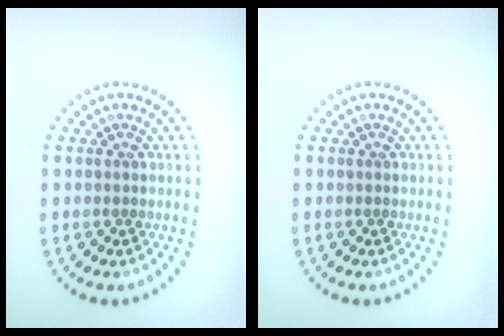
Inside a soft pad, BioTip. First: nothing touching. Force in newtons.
{"total": 0.0}